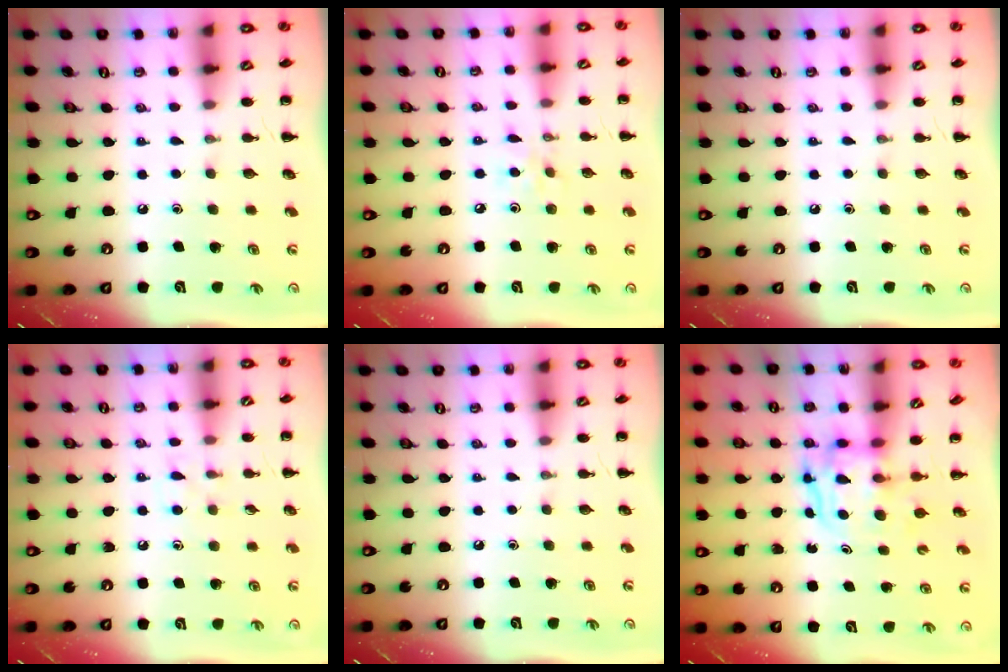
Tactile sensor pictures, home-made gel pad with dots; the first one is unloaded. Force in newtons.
{"total": 3.0, "press": 2.8, "slide": 1.0}
{"total": 0.0}
{"total": 5.2, "press": 4.7, "slide": 2.2}
{"total": 0.0}
{"total": 3.8, "press": 3.8, "slide": 0.4}